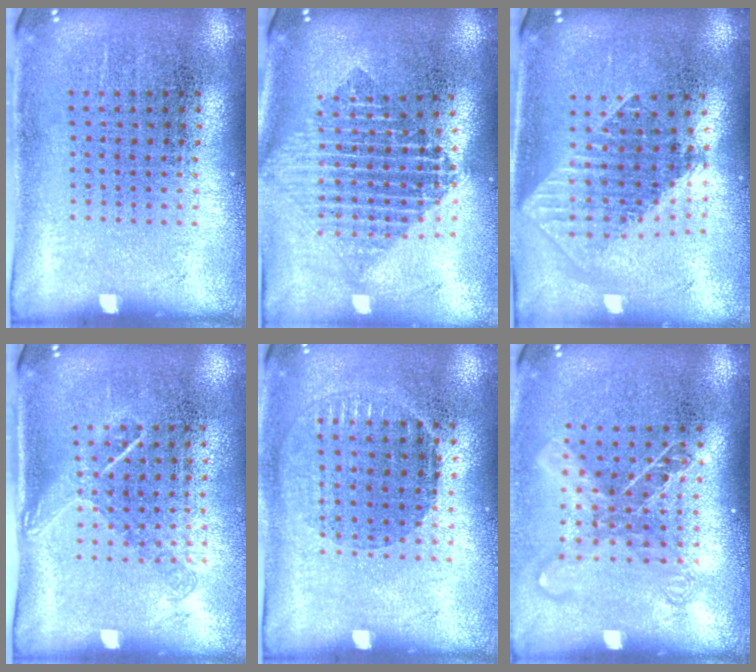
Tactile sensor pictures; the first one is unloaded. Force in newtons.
{"total": 2.0, "press": 1.7, "slide": 1.2}
{"total": 1.8, "press": 1.4, "slide": 1.1}
{"total": 1.3, "press": 1.0, "slide": 0.9}
{"total": 0.9, "press": 0.8, "slide": 0.4}
{"total": 1.5, "press": 1.2, "slide": 0.8}